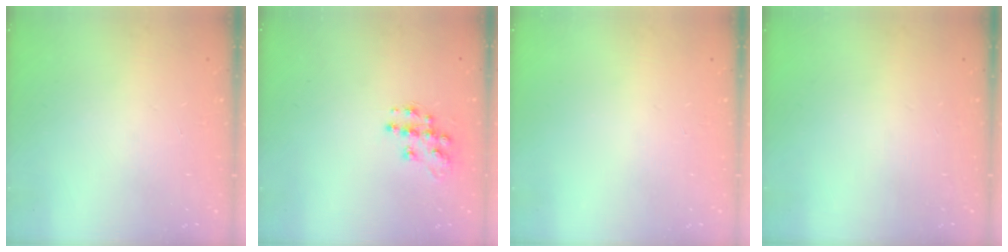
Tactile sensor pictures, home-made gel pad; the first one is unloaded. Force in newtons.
{"total": 11.4, "press": 11.4, "slide": 0.8}
{"total": 0.0}
{"total": 0.0}